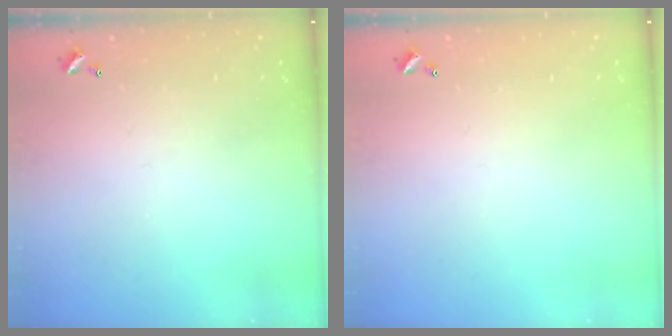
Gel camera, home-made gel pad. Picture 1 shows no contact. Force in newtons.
{"total": 0.0}